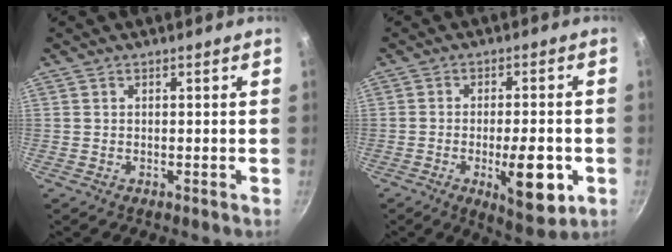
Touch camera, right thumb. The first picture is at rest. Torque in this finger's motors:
{"motor_torque": [0.79, 1.37, 0.92, -0.17, 0.36]}